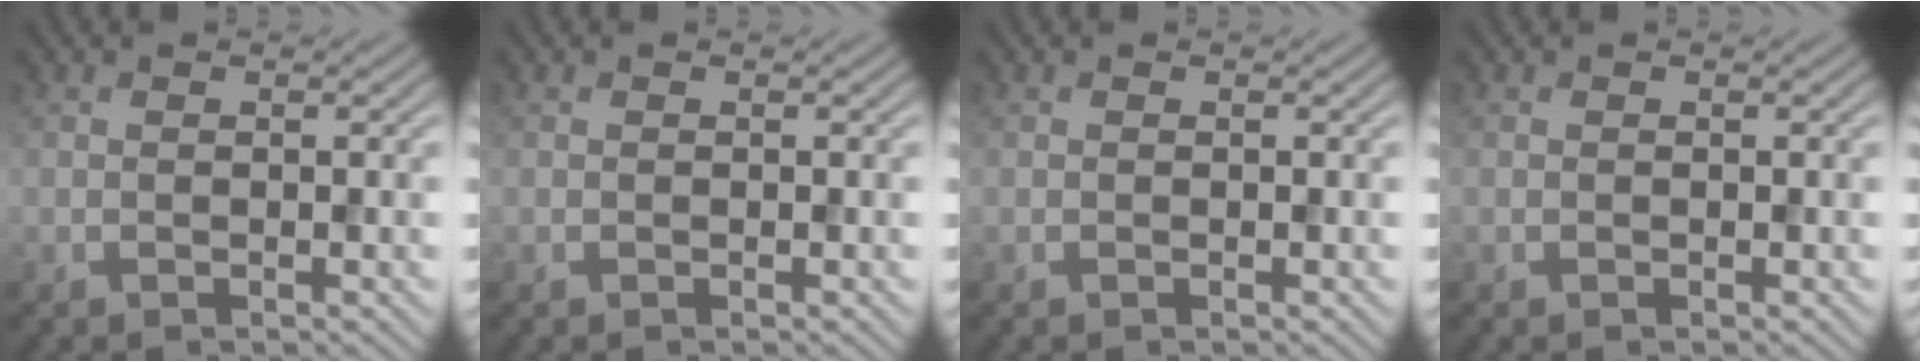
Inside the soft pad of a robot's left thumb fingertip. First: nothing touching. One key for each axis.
{"total": 0.0}
{"total": 0.0}
{"total": 0.0}